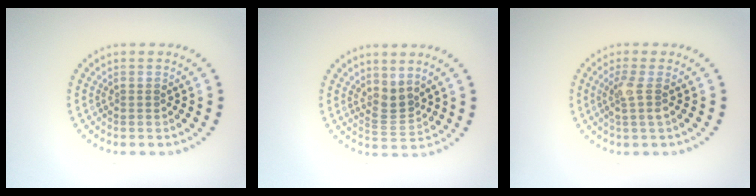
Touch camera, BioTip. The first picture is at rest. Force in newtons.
{"total": 2.3, "press": 1.6, "slide": 1.6}
{"total": 2.0, "press": 1.6, "slide": 1.2}